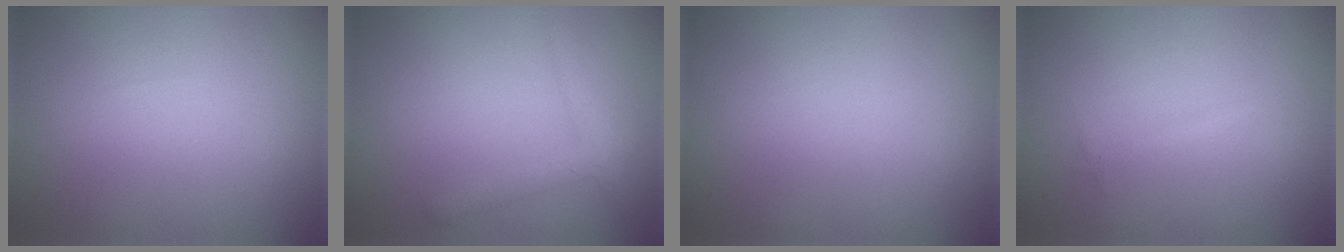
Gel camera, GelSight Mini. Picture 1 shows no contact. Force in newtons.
{"total": 2.4, "press": 2.4, "slide": 0.1}
{"total": 0.0}
{"total": 0.5, "press": 0.5, "slide": 0.0}